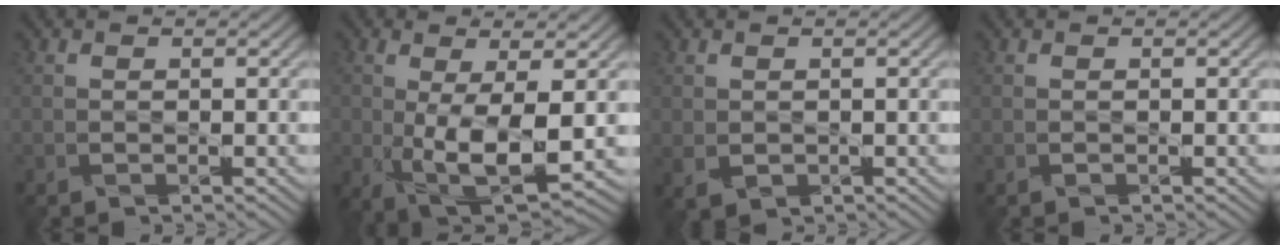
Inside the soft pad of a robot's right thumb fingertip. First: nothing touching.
{"total": 9.6, "force": [-0.9, 3.8, 8.8], "torque": [-0.184, -0.017, -0.008]}
{"total": 1.5, "force": [0.1, 1.2, 0.9], "torque": [-0.025, -0.007, 0.009]}
{"total": 0.0}